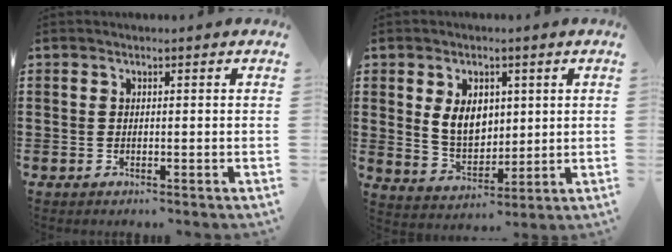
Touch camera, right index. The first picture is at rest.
{"total": 6.8, "force": [1.6, 4.8, 4.5], "torque": [-0.085, 0.009, 0.026]}